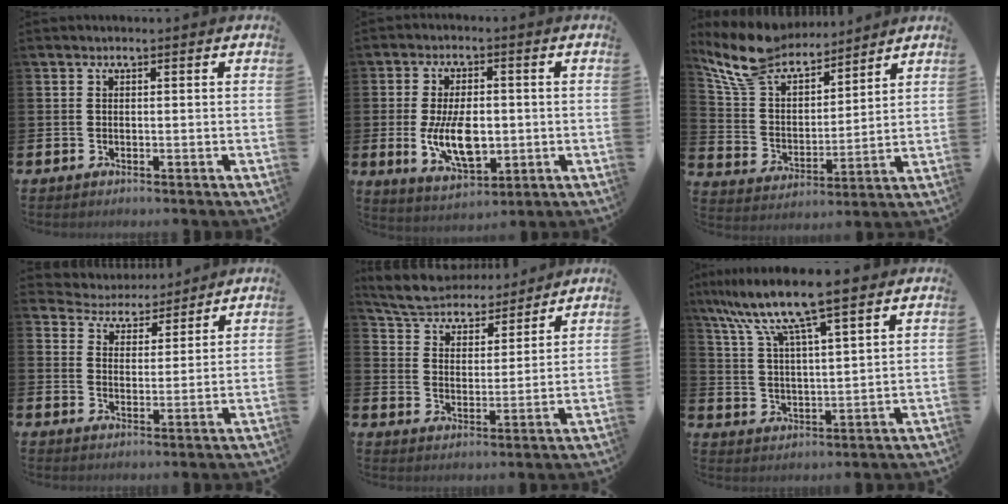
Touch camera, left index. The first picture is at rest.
{"total": 8.5, "force": [-1.0, 4.6, 7.0], "torque": [-0.119, -0.007, -0.021]}
{"total": 9.9, "force": [8.9, 3.6, 2.5], "torque": [-0.098, -0.056, 0.164]}
{"total": 4.6, "force": [4.3, 1.3, -0.7], "torque": [-0.011, -0.032, 0.075]}
{"total": 6.3, "force": [6.1, 1.5, 0.7], "torque": [-0.044, -0.045, 0.105]}
{"total": 10.1, "force": [8.5, 0.8, 5.3], "torque": [-0.135, -0.037, 0.146]}